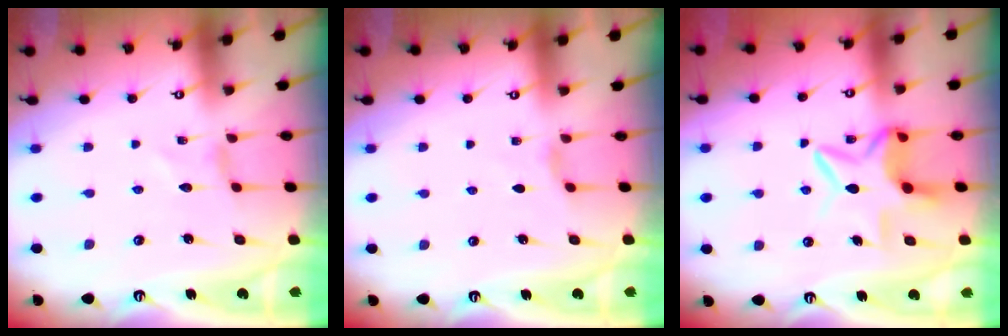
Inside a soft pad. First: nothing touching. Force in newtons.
{"total": 0.7, "press": 0.6, "slide": 0.3}
{"total": 9.2, "press": 9.1, "slide": 1.0}